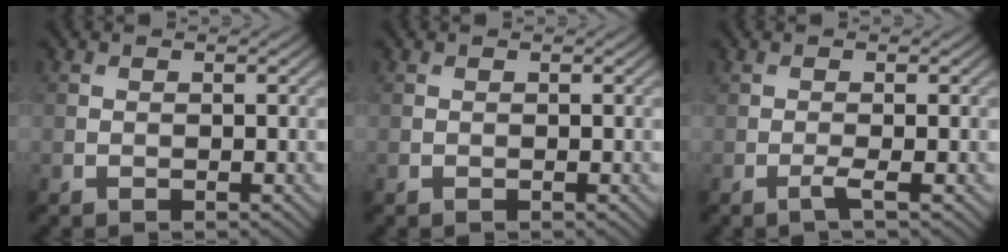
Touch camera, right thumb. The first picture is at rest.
{"total": 0.0}
{"total": 1.2, "force": [-0.5, -0.3, 1.0], "torque": [-0.028, 0.006, -0.012]}